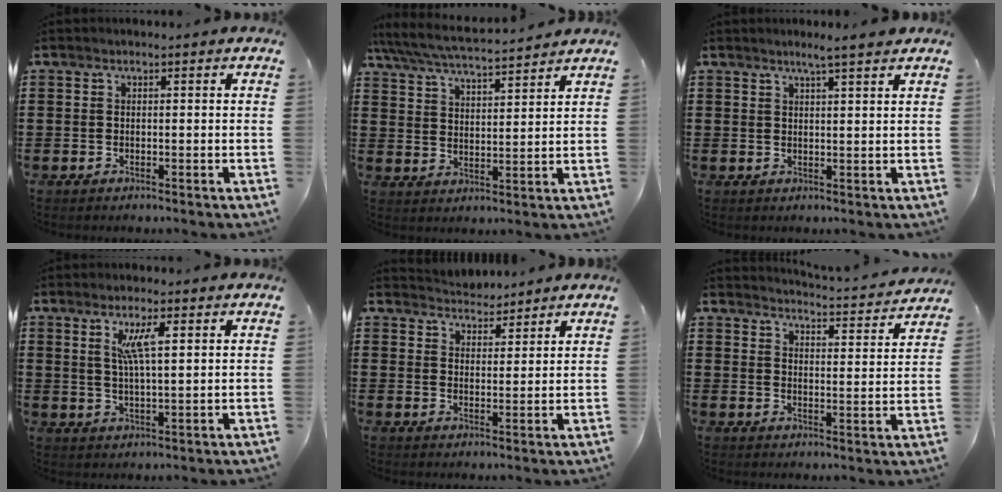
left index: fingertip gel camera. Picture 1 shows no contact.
{"total": 5.8, "force": [5.4, 0.3, 2.0], "torque": [-0.062, -0.030, 0.092]}
{"total": 2.9, "force": [2.5, -0.2, 1.4], "torque": [-0.032, 0.000, 0.045]}
{"total": 5.2, "force": [2.2, 1.1, 4.6], "torque": [-0.098, 0.005, 0.035]}
{"total": 3.5, "force": [3.5, 0.4, -0.4], "torque": [-0.005, -0.011, 0.064]}
{"total": 3.3, "force": [3.2, -0.4, 0.2], "torque": [-0.016, -0.032, 0.049]}